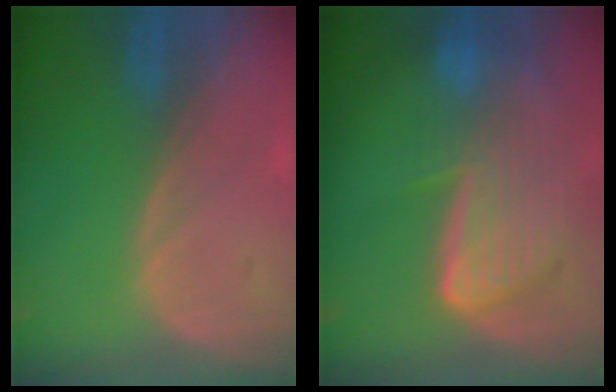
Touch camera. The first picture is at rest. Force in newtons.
{"total": 9.1, "press": 8.0, "slide": 4.4}